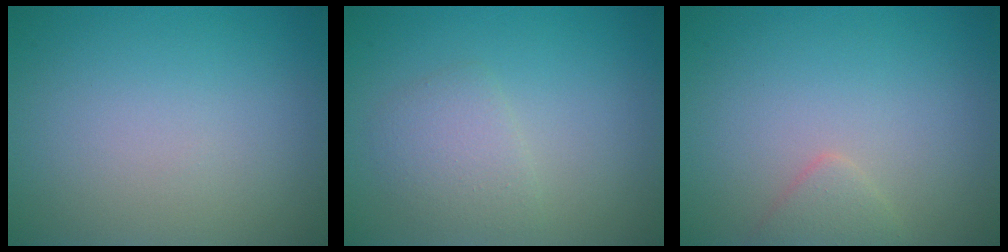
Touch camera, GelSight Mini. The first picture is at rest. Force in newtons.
{"total": 2.2, "press": 2.2, "slide": 0.0}
{"total": 1.4, "press": 1.4, "slide": 0.1}